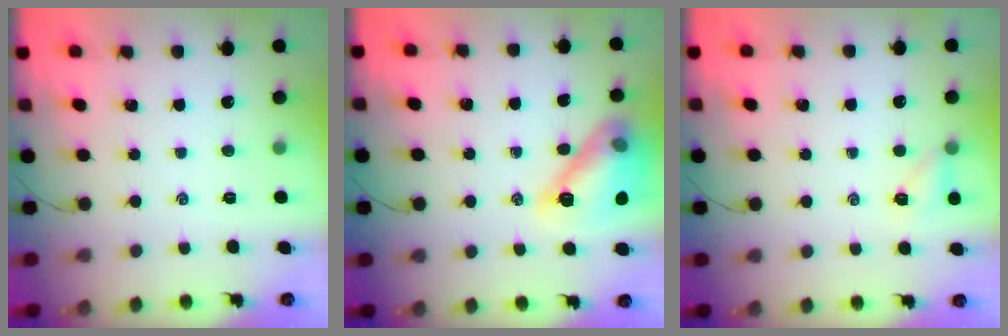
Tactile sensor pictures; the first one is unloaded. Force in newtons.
{"total": 15.7, "press": 15.6, "slide": 1.4}
{"total": 4.0, "press": 3.9, "slide": 1.0}